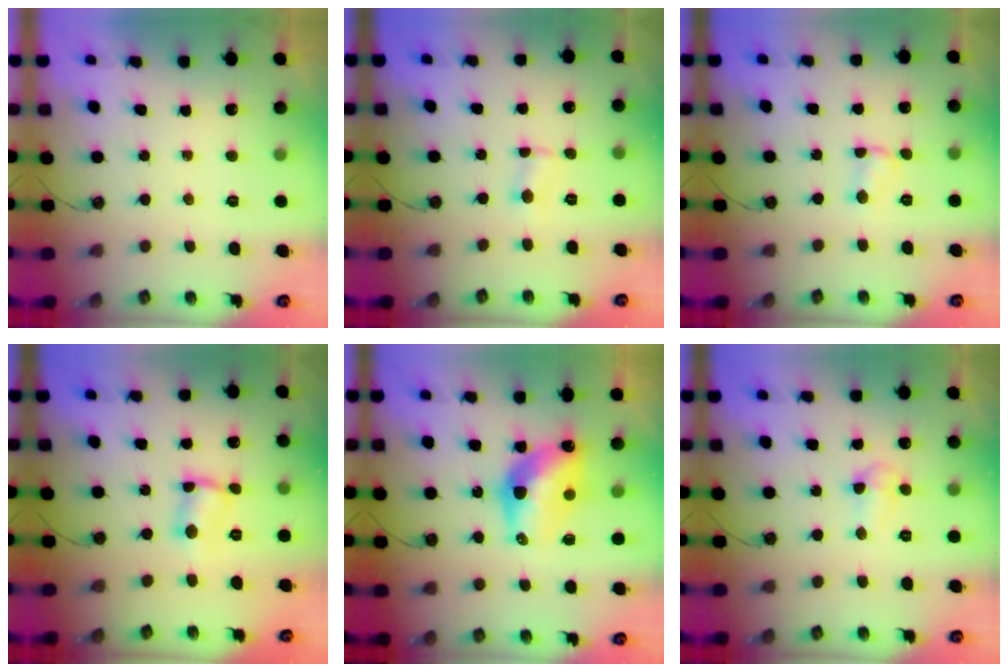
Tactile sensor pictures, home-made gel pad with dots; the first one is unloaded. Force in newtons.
{"total": 2.3, "press": 2.2, "slide": 0.5}
{"total": 3.5, "press": 3.5, "slide": 0.4}
{"total": 3.8, "press": 3.8, "slide": 0.2}
{"total": 12.3, "press": 12.3, "slide": 1.0}
{"total": 3.9, "press": 3.8, "slide": 0.8}